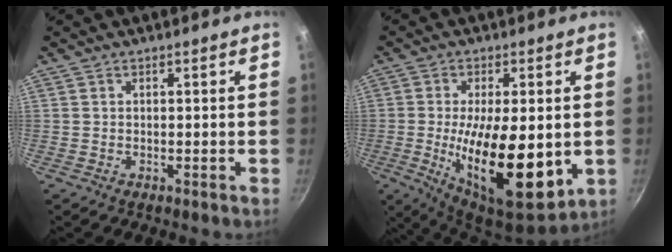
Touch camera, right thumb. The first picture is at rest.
{"total": 19.2, "force": [-2.2, 7.6, 17.5], "torque": [-0.280, -0.014, -0.029]}